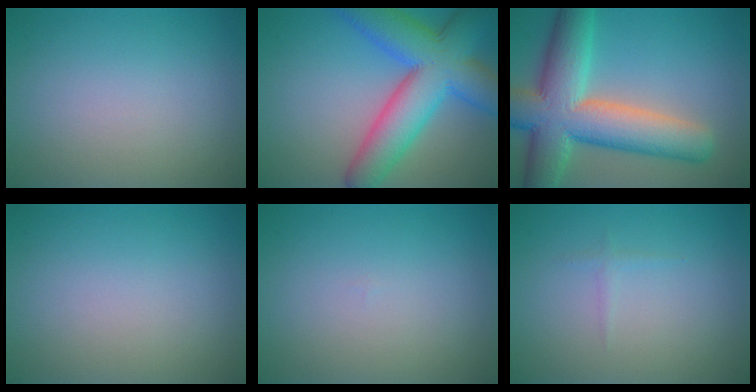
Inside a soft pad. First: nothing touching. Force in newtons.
{"total": 10.8, "press": 10.8, "slide": 0.4}
{"total": 11.8, "press": 11.8, "slide": 0.7}
{"total": 0.0}
{"total": 0.0}
{"total": 0.6, "press": 0.6, "slide": 0.1}